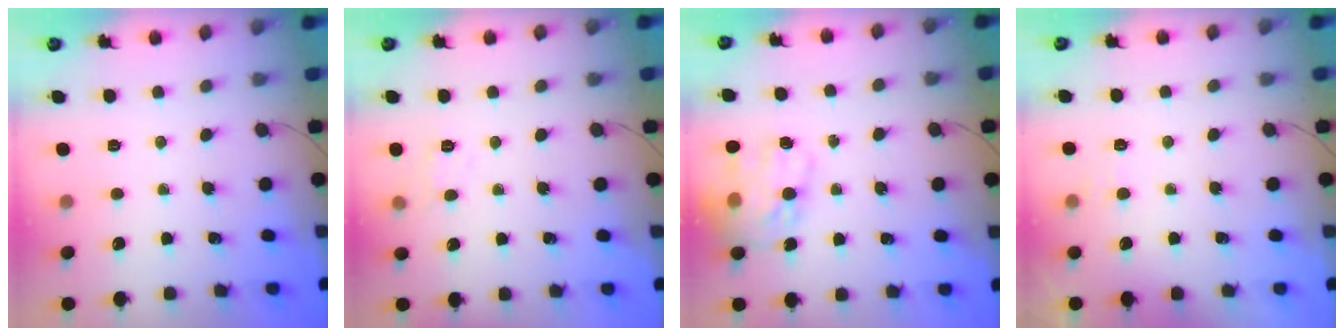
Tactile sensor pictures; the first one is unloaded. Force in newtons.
{"total": 6.4, "press": 6.2, "slide": 1.4}
{"total": 17.0, "press": 16.5, "slide": 3.9}
{"total": 5.7, "press": 5.6, "slide": 1.1}